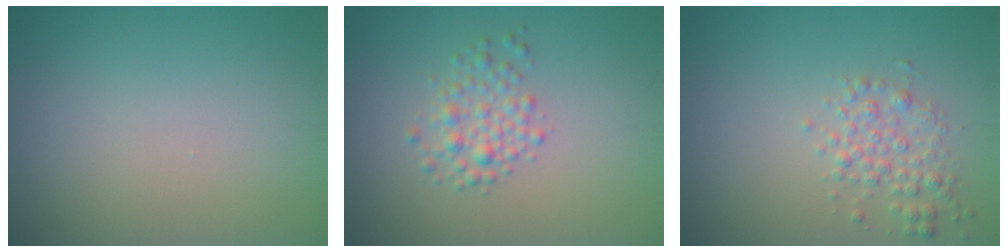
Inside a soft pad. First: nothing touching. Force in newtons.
{"total": 2.4, "press": 2.4, "slide": 0.0}
{"total": 2.4, "press": 2.4, "slide": 0.0}